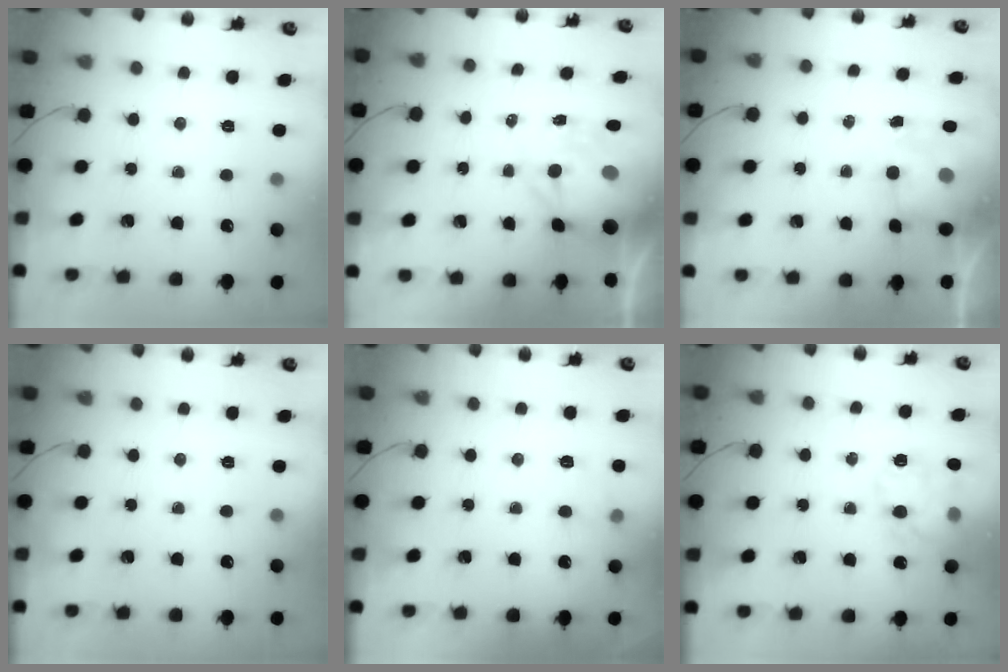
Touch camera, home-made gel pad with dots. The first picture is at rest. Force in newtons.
{"total": 11.8, "press": 11.4, "slide": 3.3}
{"total": 3.1, "press": 3.0, "slide": 0.7}
{"total": 0.0}
{"total": 6.5, "press": 6.2, "slide": 1.8}
{"total": 17.1, "press": 16.9, "slide": 2.5}